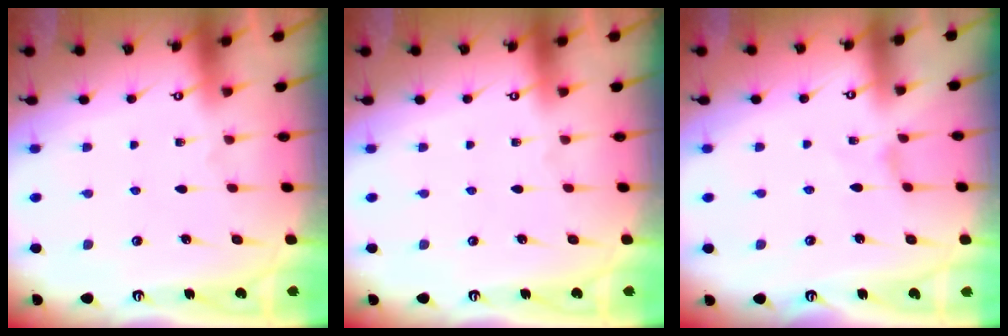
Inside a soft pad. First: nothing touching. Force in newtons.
{"total": 0.0}
{"total": 0.0}